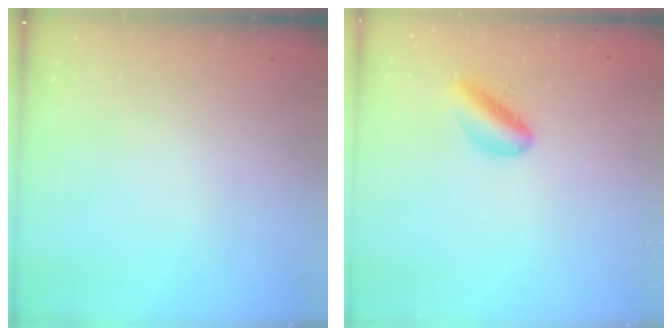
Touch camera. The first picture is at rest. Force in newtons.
{"total": 6.8, "press": 6.4, "slide": 2.1}